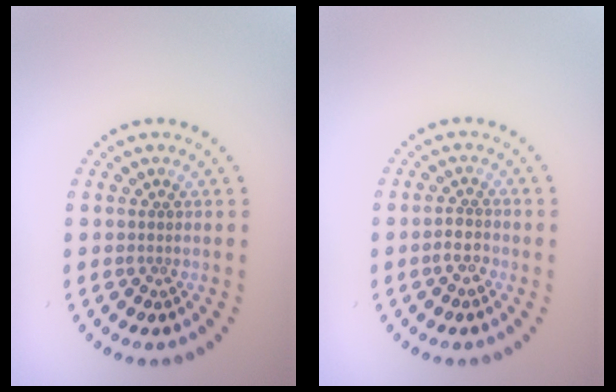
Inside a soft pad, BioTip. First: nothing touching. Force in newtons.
{"total": 1.6, "press": 1.4, "slide": 0.8}